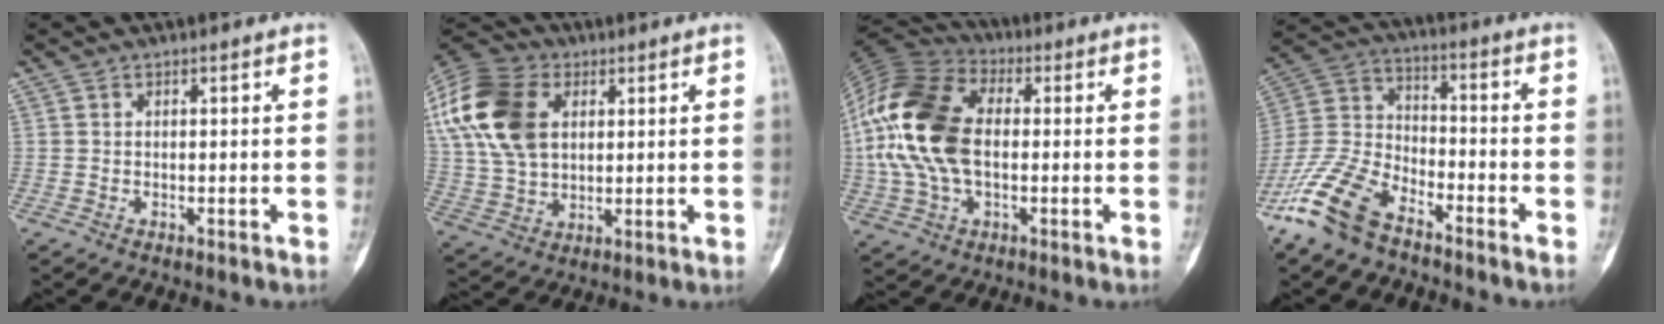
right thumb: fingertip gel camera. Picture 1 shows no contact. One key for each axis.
{"total": 21.7, "fx": 6.5, "fy": 14.9, "fz": 14.3, "tx": -0.309, "ty": 0.019, "tz": 0.120}
{"total": 19.3, "fx": 0.5, "fy": 12.2, "fz": 15.0, "tx": -0.314, "ty": 0.022, "tz": 0.006}
{"total": 14.5, "fx": -10.1, "fy": 6.6, "fz": 8.0, "tx": -0.169, "ty": 0.047, "tz": -0.207}